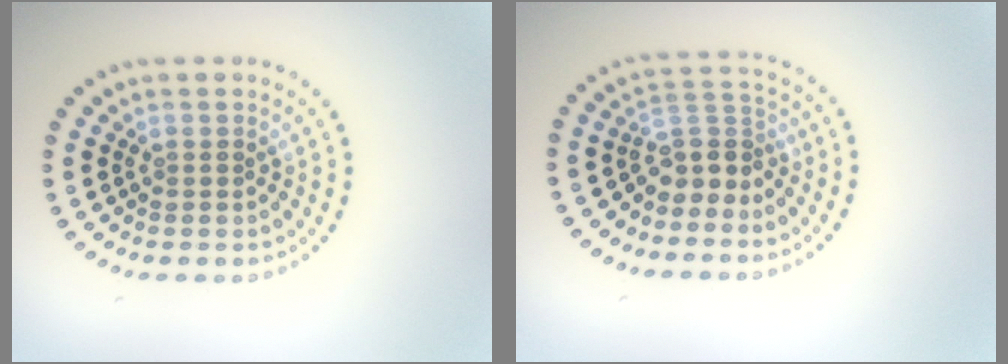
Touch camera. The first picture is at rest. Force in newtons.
{"total": 3.2, "press": 2.4, "slide": 2.1}